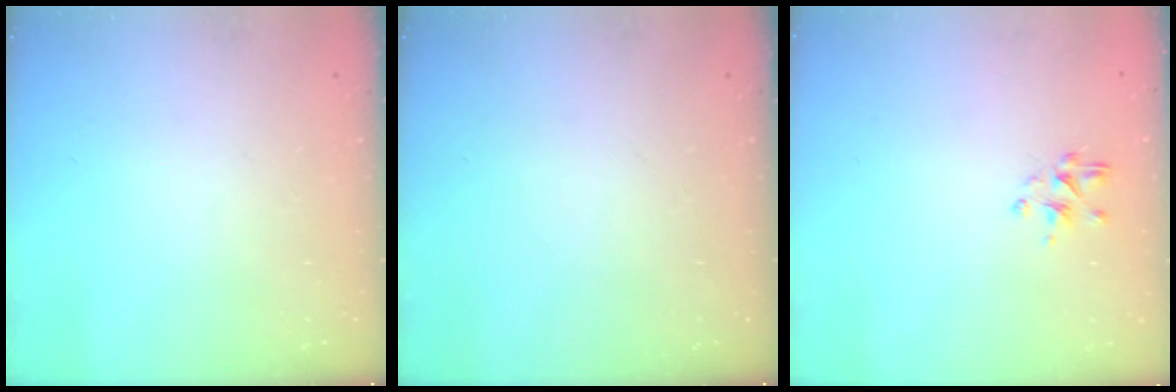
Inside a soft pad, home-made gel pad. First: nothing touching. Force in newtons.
{"total": 0.0}
{"total": 2.1, "press": 1.9, "slide": 0.9}